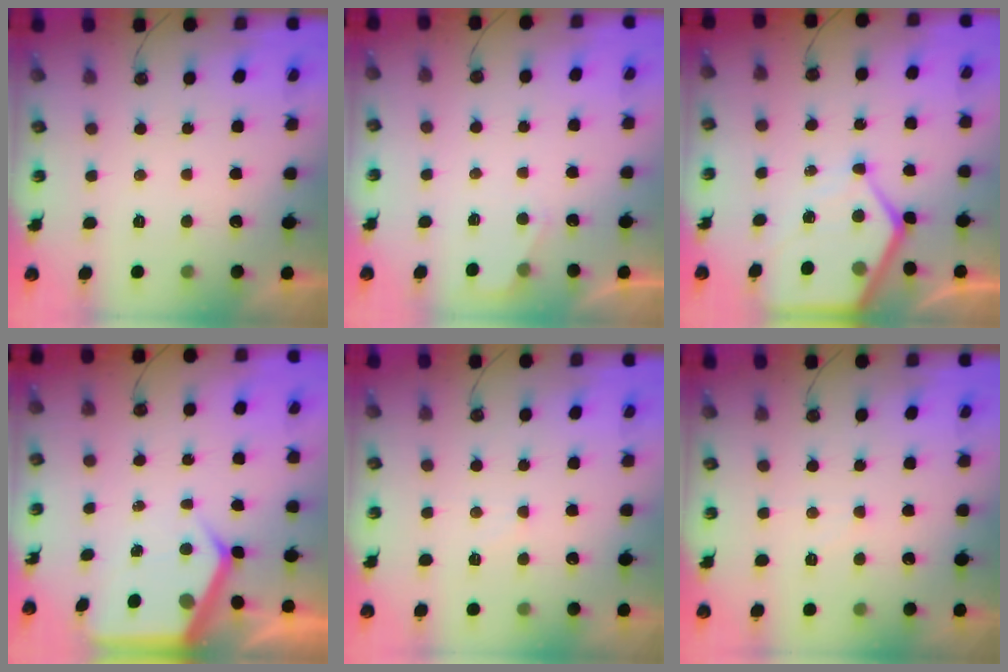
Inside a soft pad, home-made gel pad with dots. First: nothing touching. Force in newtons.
{"total": 2.4, "press": 2.4, "slide": 0.4}
{"total": 10.2, "press": 10.2, "slide": 0.9}
{"total": 5.7, "press": 5.7, "slide": 0.6}
{"total": 5.5, "press": 5.4, "slide": 0.7}
{"total": 2.4, "press": 2.4, "slide": 0.5}